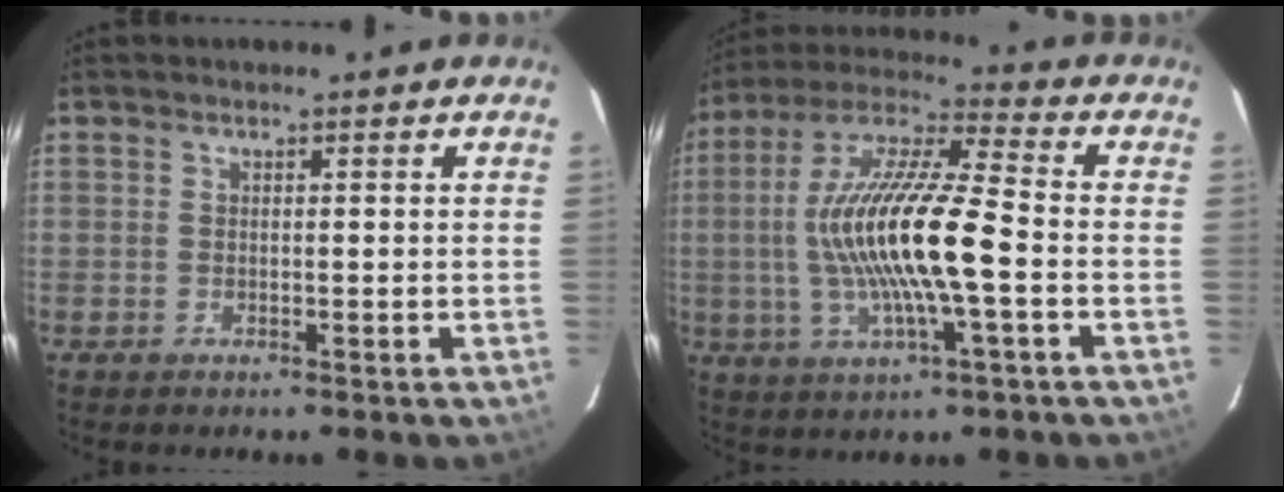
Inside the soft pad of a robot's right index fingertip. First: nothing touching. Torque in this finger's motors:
{"motor_torque": [1.42, -0.72, 1.05, 0.21]}